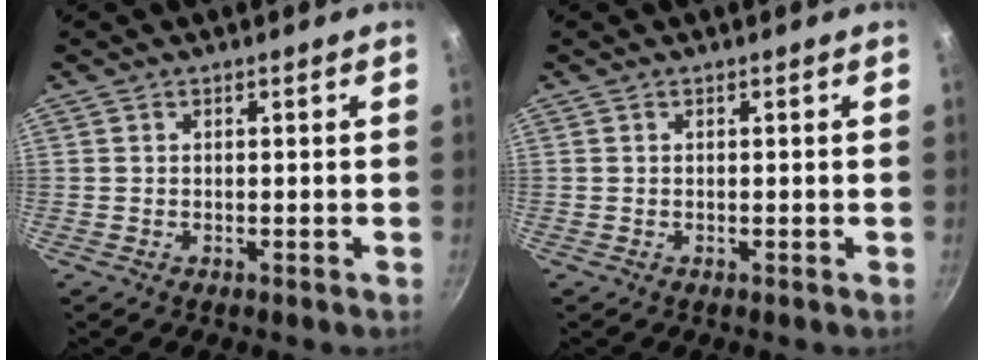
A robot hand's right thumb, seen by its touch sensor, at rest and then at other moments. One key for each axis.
{"total": 0.0}